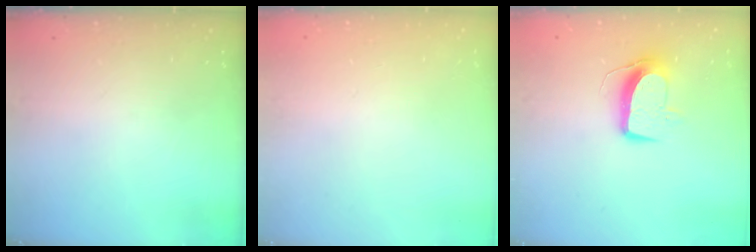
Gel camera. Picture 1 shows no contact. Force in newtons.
{"total": 0.0}
{"total": 9.8, "press": 9.7, "slide": 0.8}